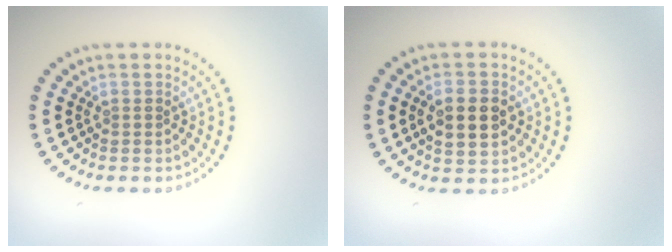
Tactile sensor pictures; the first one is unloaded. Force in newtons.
{"total": 4.4, "press": 4.4, "slide": 0.2}